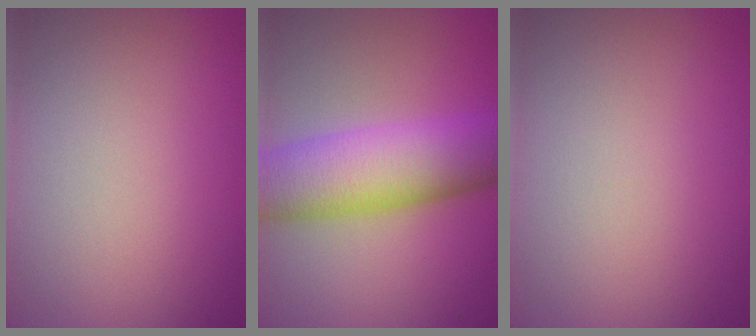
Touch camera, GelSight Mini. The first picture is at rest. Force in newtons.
{"total": 10.0, "press": 10.0, "slide": 0.3}
{"total": 0.0}